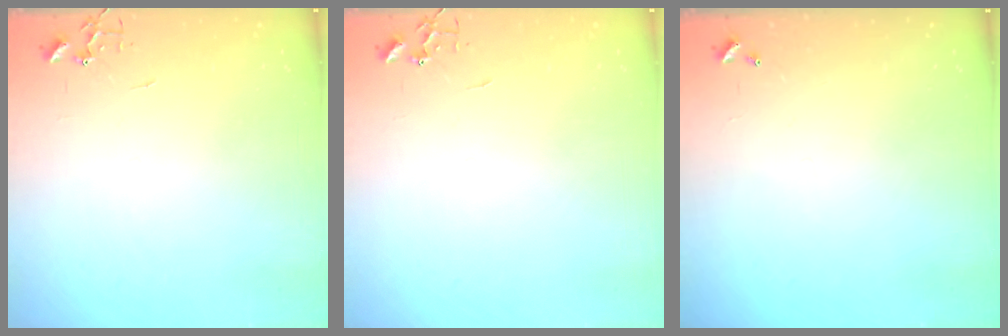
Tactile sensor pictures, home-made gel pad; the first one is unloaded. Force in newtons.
{"total": 0.0}
{"total": 0.0}